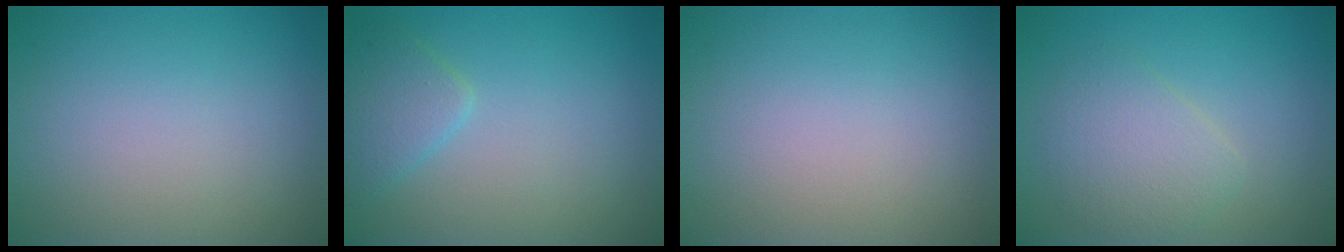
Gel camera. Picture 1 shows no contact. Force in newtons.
{"total": 2.4, "press": 2.4, "slide": 0.1}
{"total": 0.0}
{"total": 3.1, "press": 3.1, "slide": 0.1}